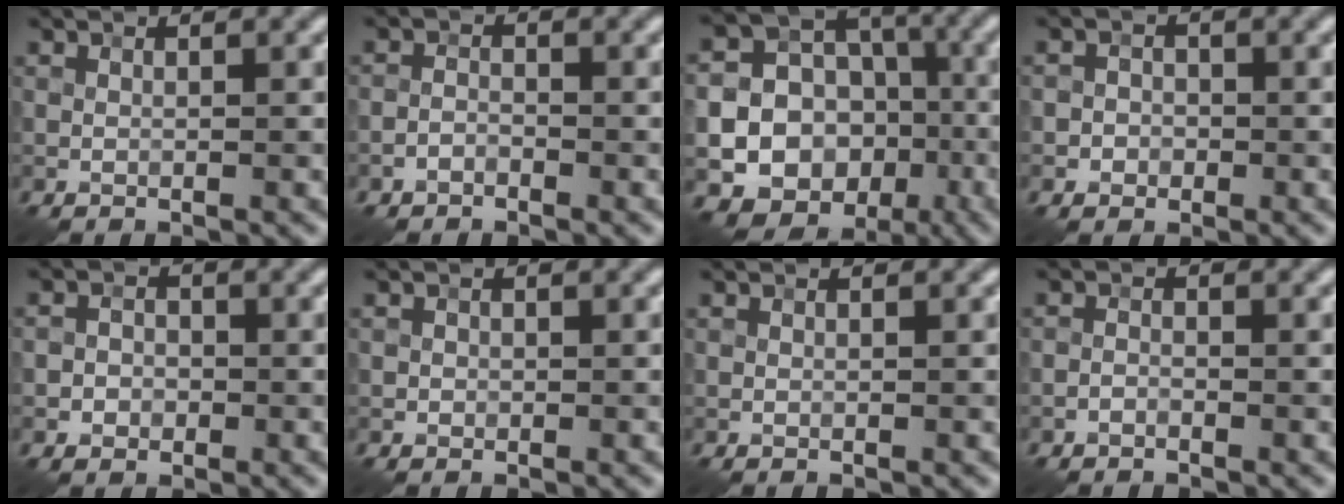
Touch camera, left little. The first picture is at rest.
{"total": 1.2, "force": [-0.9, 0.7, 0.3], "torque": [-0.002, 0.005, -0.021]}
{"total": 22.1, "force": [-7.4, 20.2, 5.3], "torque": [-0.117, -0.041, -0.129]}
{"total": 1.7, "force": [-0.6, 1.6, 0.4], "torque": [0.010, 0.001, -0.017]}
{"total": 1.9, "force": [-0.7, 1.6, 0.7], "torque": [0.001, 0.002, -0.018]}
{"total": 0.5, "force": [-0.1, 0.5, 0.0], "torque": [0.005, -0.003, -0.003]}
{"total": 0.0}
{"total": 0.9, "force": [-0.7, 0.5, 0.3], "torque": [-0.004, 0.002, -0.017]}